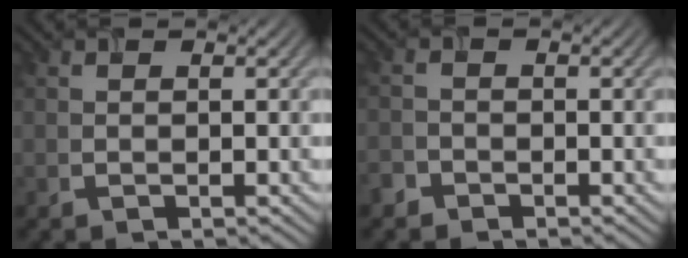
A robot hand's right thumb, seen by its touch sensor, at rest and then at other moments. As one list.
[{"total": 1.6, "force": [-1.3, 0.9, 0.2], "torque": [-0.002, 0.000, -0.031]}]